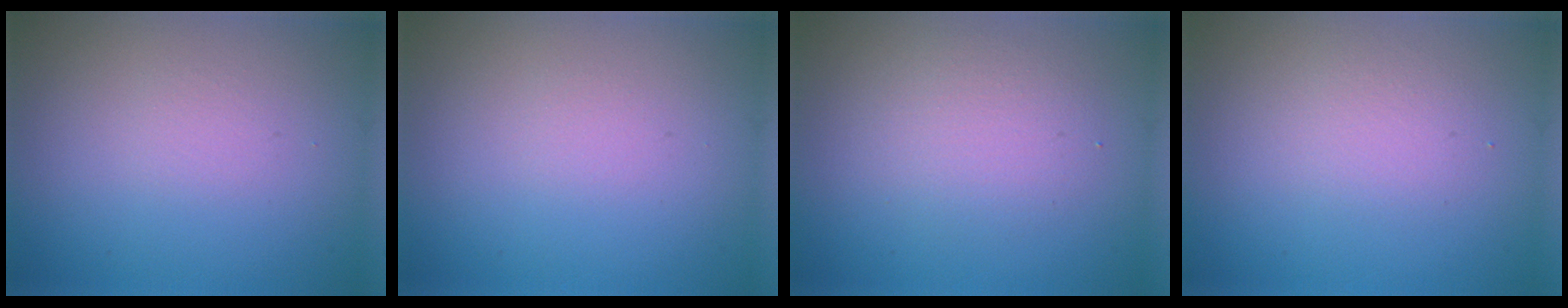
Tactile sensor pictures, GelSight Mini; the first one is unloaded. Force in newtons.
{"total": 0.5, "press": 0.5, "slide": 0.0}
{"total": 2.5, "press": 2.5, "slide": 0.2}
{"total": 1.7, "press": 1.7, "slide": 0.2}